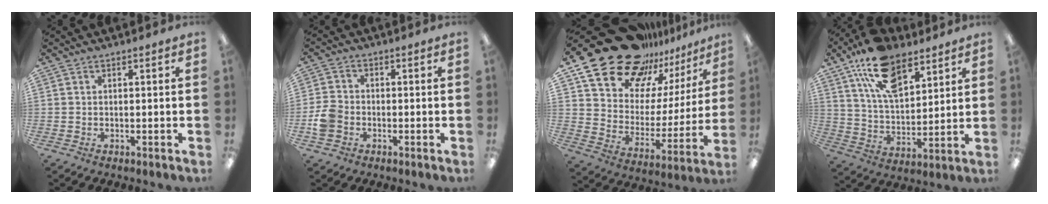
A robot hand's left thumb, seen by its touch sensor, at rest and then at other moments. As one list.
[{"total": 5.6, "force": [-1.8, 4.5, 2.9], "torque": [-0.059, 0.013, -0.032]}, {"total": 22.5, "force": [18.9, 10.7, 6.1], "torque": [-0.128, -0.138, 0.351]}, {"total": 16.7, "force": [10.6, 8.6, 9.6], "torque": [-0.177, -0.037, 0.193]}]